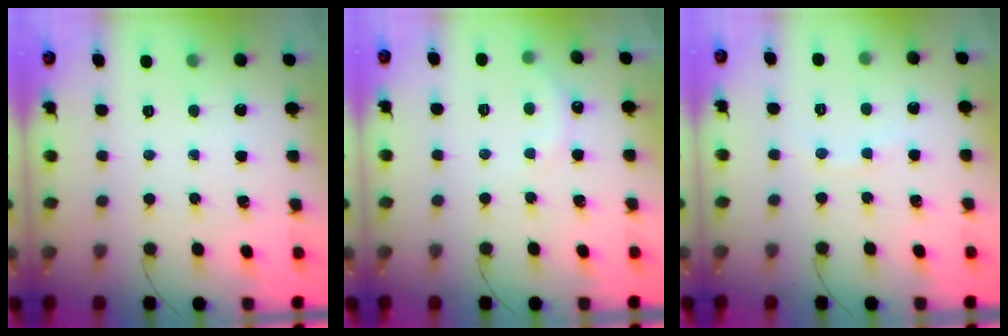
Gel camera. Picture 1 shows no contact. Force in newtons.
{"total": 5.7, "press": 5.6, "slide": 1.2}
{"total": 2.7, "press": 2.6, "slide": 0.8}